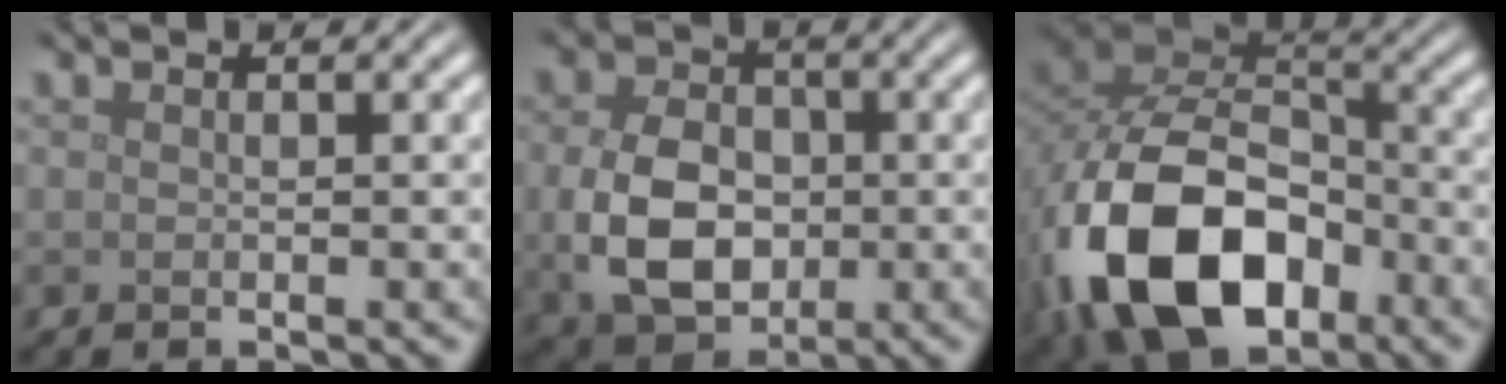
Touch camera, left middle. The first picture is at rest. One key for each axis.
{"total": 7.0, "fx": -0.7, "fy": 5.1, "fz": 4.7, "tx": -0.104, "ty": -0.013, "tz": -0.012}
{"total": 14.4, "fx": -5.8, "fy": 9.0, "fz": 9.6, "tx": -0.208, "ty": -0.021, "tz": -0.109}